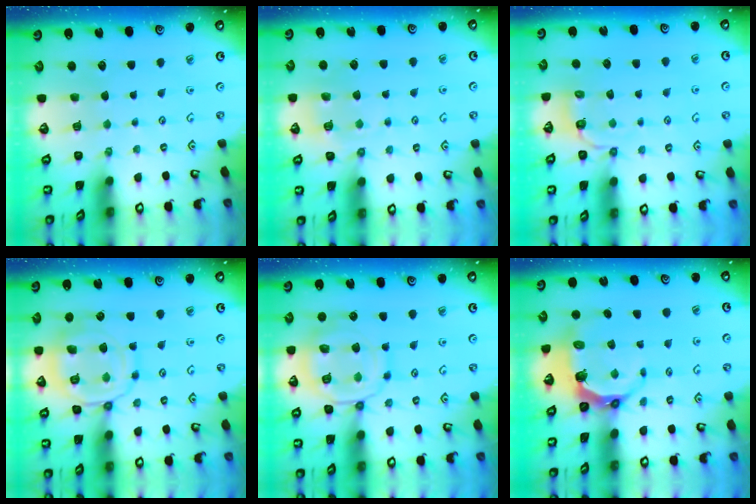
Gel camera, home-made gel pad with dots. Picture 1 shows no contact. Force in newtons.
{"total": 6.4, "press": 6.3, "slide": 1.0}
{"total": 3.3, "press": 1.9, "slide": 2.7}
{"total": 14.2, "press": 14.2, "slide": 1.5}
{"total": 13.5, "press": 13.4, "slide": 1.3}
{"total": 5.3, "press": 4.1, "slide": 3.5}